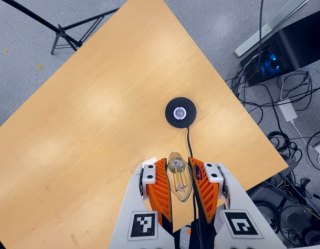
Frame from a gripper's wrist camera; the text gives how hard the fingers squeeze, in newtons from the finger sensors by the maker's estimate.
{"total": 22.0, "left": 23.6, "right": 20.3}